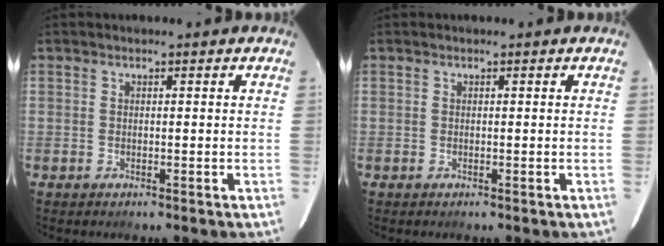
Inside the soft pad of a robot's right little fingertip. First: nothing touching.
{"total": 0.0}